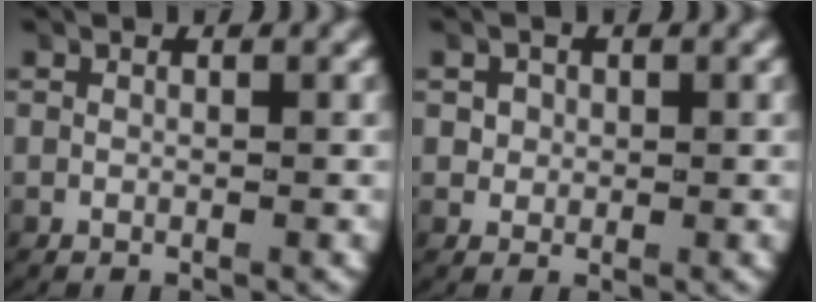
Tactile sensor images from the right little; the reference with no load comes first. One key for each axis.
{"total": 1.5, "fx": 0.2, "fy": 1.4, "fz": 0.5, "tx": -0.014, "ty": -0.004, "tz": 0.005}